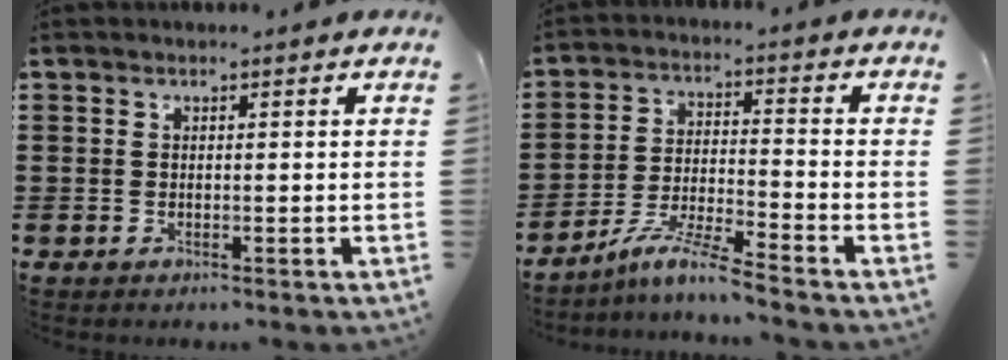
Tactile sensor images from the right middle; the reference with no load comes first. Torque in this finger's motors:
{"motor_torque": [2.14, 0.00, 0.24, 0.10]}